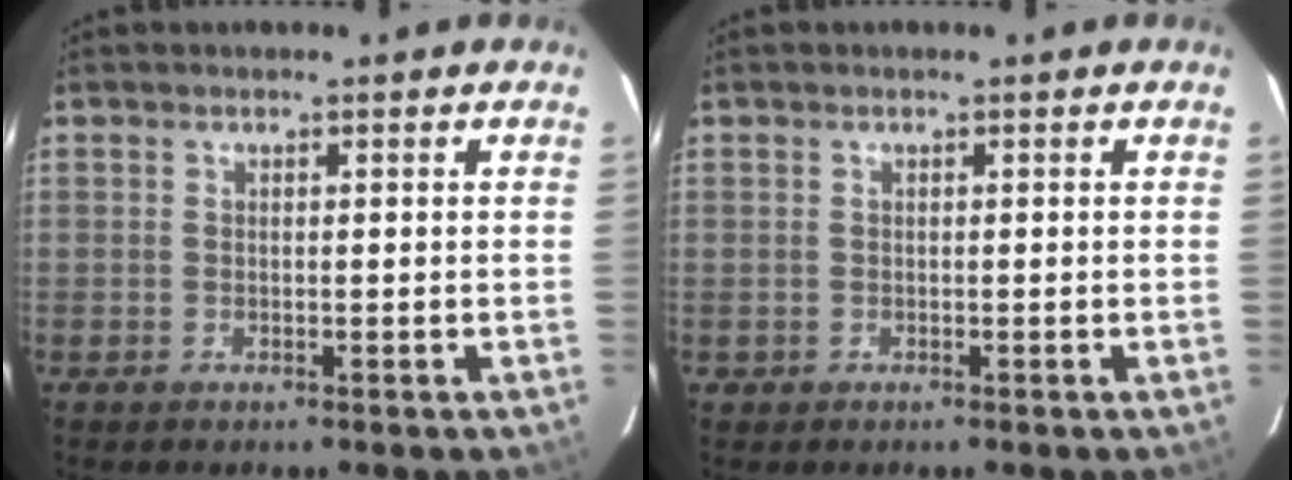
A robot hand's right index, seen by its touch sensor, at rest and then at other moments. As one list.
[{"total": 1.0, "force": [-0.3, 1.0, 0.0], "torque": [0.000, 0.003, -0.002]}]